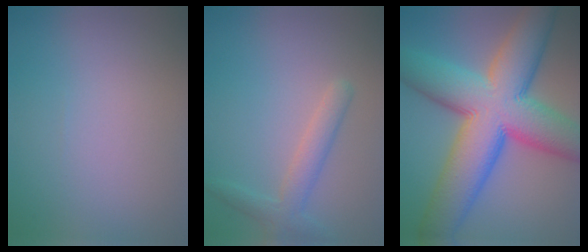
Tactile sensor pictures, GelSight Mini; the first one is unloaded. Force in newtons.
{"total": 2.6, "press": 2.6, "slide": 0.1}
{"total": 14.6, "press": 14.6, "slide": 0.4}